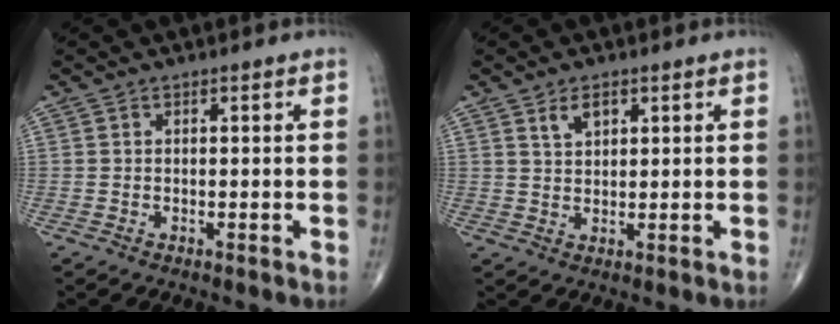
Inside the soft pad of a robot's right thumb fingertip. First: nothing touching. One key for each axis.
{"total": 3.5, "fx": 1.9, "fy": 1.9, "fz": 2.2, "tx": -0.032, "ty": -0.009, "tz": 0.037}